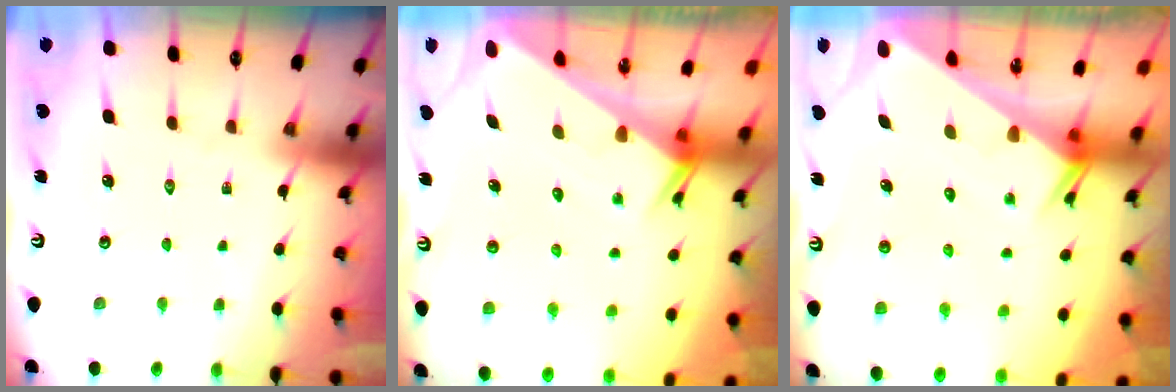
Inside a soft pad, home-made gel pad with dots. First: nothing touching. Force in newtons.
{"total": 2.5, "press": 2.5, "slide": 0.1}
{"total": 2.6, "press": 2.6, "slide": 0.1}